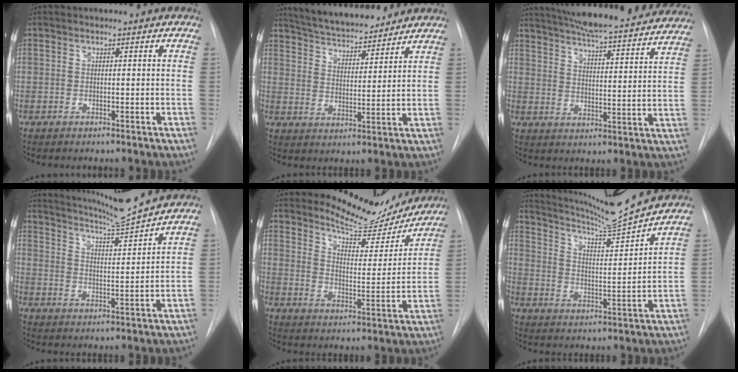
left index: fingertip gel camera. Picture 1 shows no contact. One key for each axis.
{"total": 13.4, "fx": 12.2, "fy": 2.8, "fz": 4.9, "tx": -0.078, "ty": 0.010, "tz": 0.196}
{"total": 28.2, "fx": 25.0, "fy": 4.2, "fz": 12.4, "tx": -0.202, "ty": -0.042, "tz": 0.314}
{"total": 10.4, "fx": 9.8, "fy": -1.8, "fz": 3.1, "tx": -0.058, "ty": -0.029, "tz": 0.157}
{"total": 11.9, "fx": 11.5, "fy": 2.3, "fz": 1.7, "tx": -0.025, "ty": -0.040, "tz": 0.159}
{"total": 13.3, "fx": 12.6, "fy": -2.0, "fz": 4.0, "tx": -0.080, "ty": -0.034, "tz": 0.202}